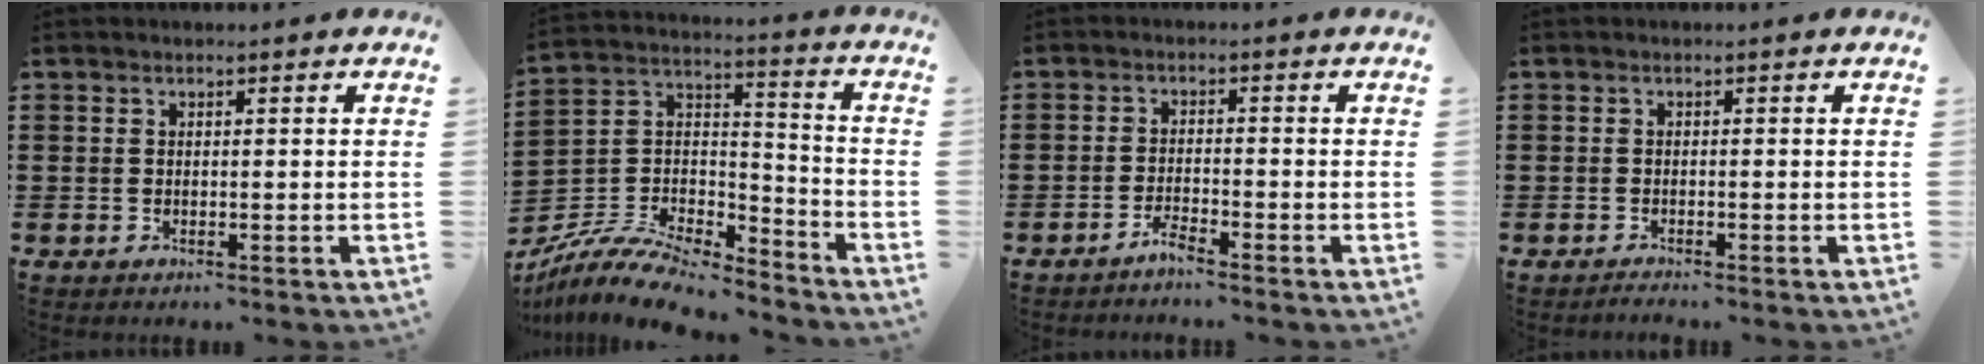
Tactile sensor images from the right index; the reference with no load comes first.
{"total": 9.7, "force": [-8.7, 2.5, 3.5], "torque": [-0.074, 0.016, -0.172]}
{"total": 2.3, "force": [-2.2, -0.2, 0.7], "torque": [-0.014, 0.001, -0.041]}
{"total": 0.9, "force": [-0.9, -0.2, 0.0], "torque": [-0.002, -0.002, -0.019]}